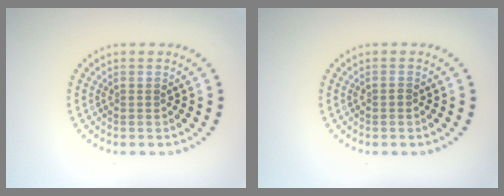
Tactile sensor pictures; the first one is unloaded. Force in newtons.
{"total": 0.8, "press": 0.8, "slide": 0.1}